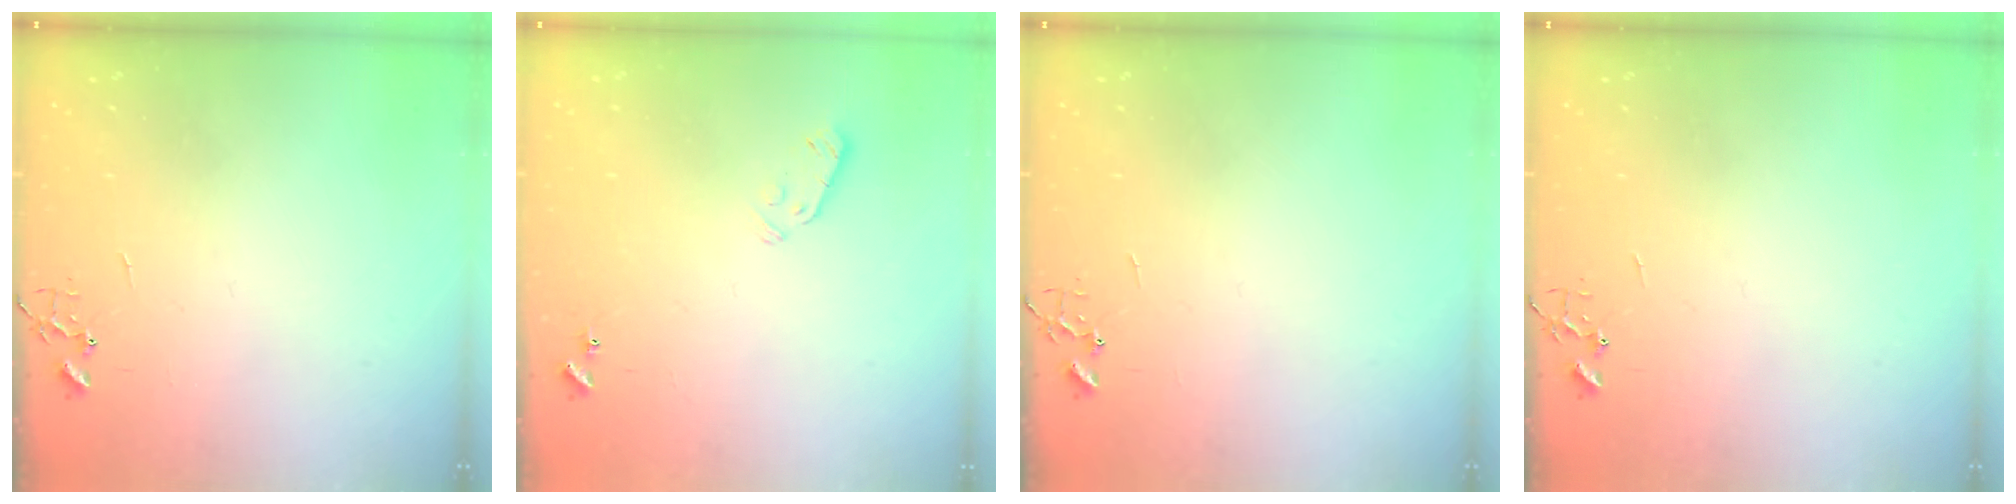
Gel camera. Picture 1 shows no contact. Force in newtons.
{"total": 3.9, "press": 3.8, "slide": 0.7}
{"total": 0.0}
{"total": 0.0}